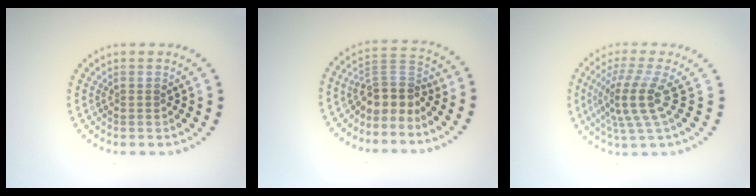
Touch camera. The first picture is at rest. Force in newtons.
{"total": 3.5, "press": 2.7, "slide": 2.2}
{"total": 4.3, "press": 3.1, "slide": 3.0}